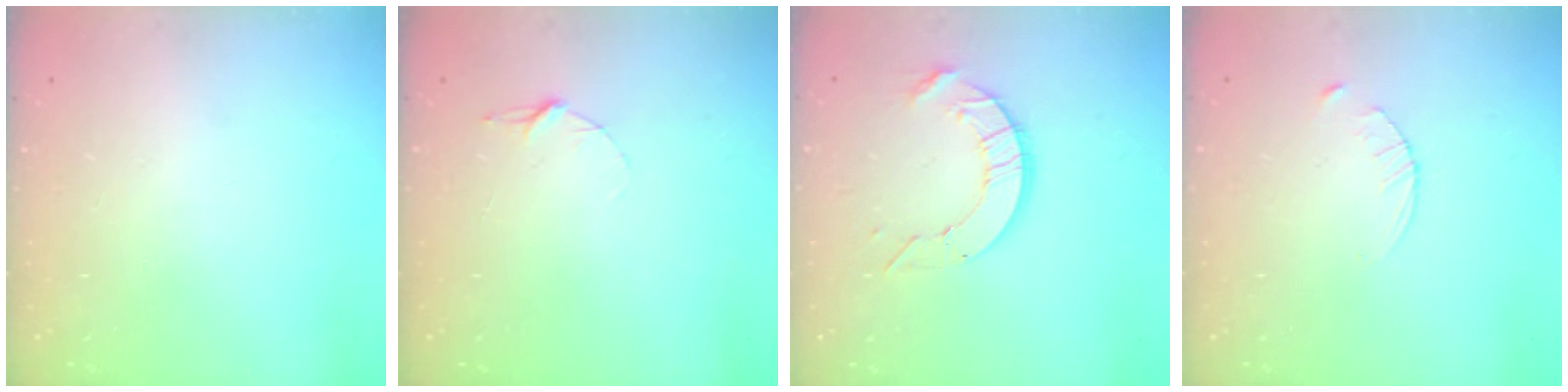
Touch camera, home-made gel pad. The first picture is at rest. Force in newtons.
{"total": 4.7, "press": 4.7, "slide": 0.5}
{"total": 8.4, "press": 8.4, "slide": 0.6}
{"total": 2.9, "press": 2.9, "slide": 0.4}